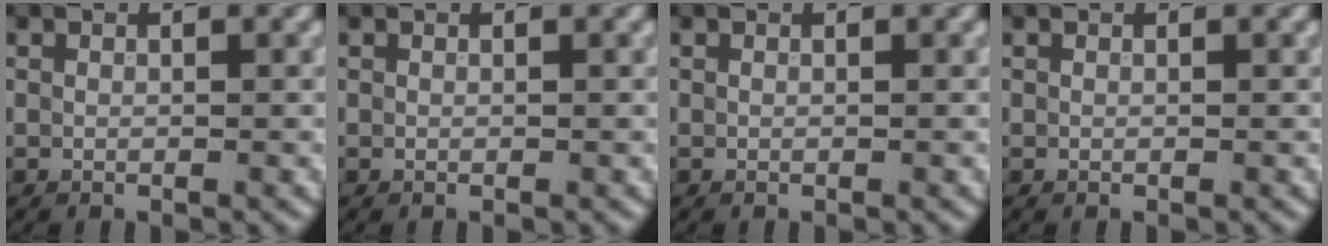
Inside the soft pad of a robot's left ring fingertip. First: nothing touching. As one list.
[{"total": 0.0}, {"total": 0.0}, {"total": 0.0}]